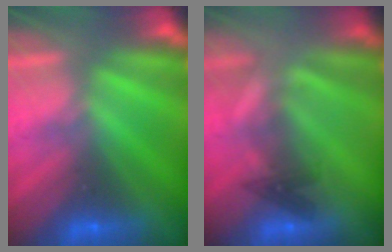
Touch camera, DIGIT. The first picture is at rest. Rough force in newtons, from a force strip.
{"total": 2.2}